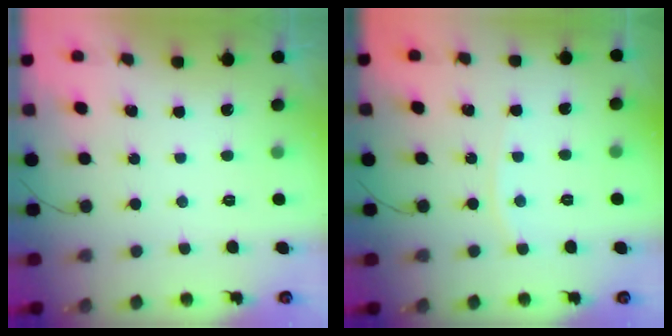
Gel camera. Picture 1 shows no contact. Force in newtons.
{"total": 3.3, "press": 3.3, "slide": 0.5}